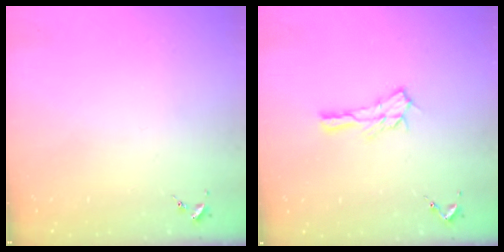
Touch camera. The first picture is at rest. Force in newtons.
{"total": 8.4, "press": 8.4, "slide": 0.3}